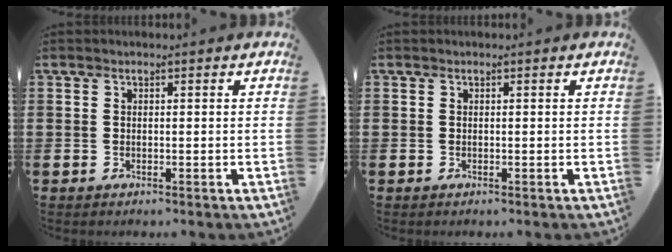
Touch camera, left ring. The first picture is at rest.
{"total": 0.0}